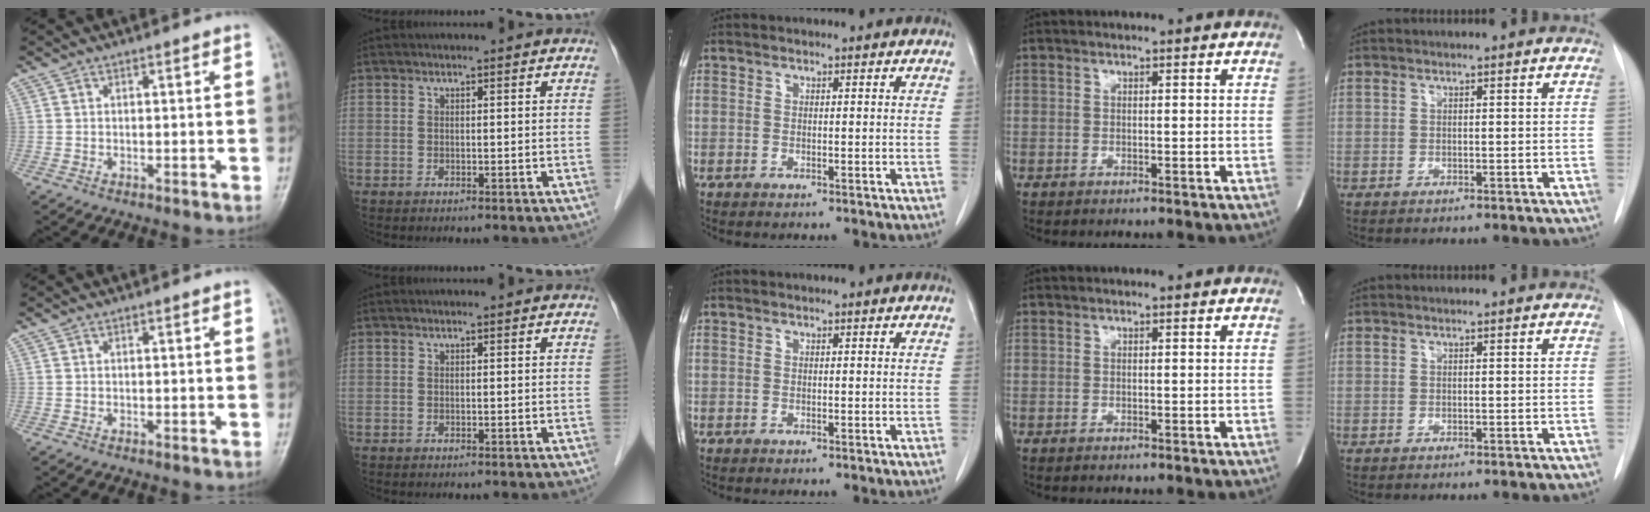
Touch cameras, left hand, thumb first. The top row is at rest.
{}